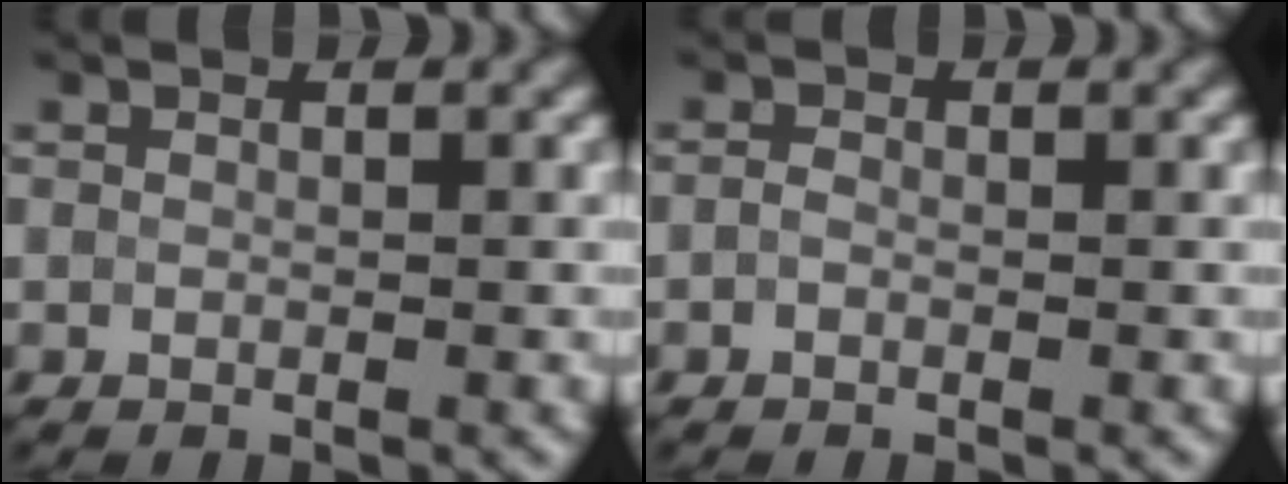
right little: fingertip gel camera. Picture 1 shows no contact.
{"total": 0.6, "force": [-0.4, 0.3, 0.3], "torque": [-0.005, -0.001, -0.009]}